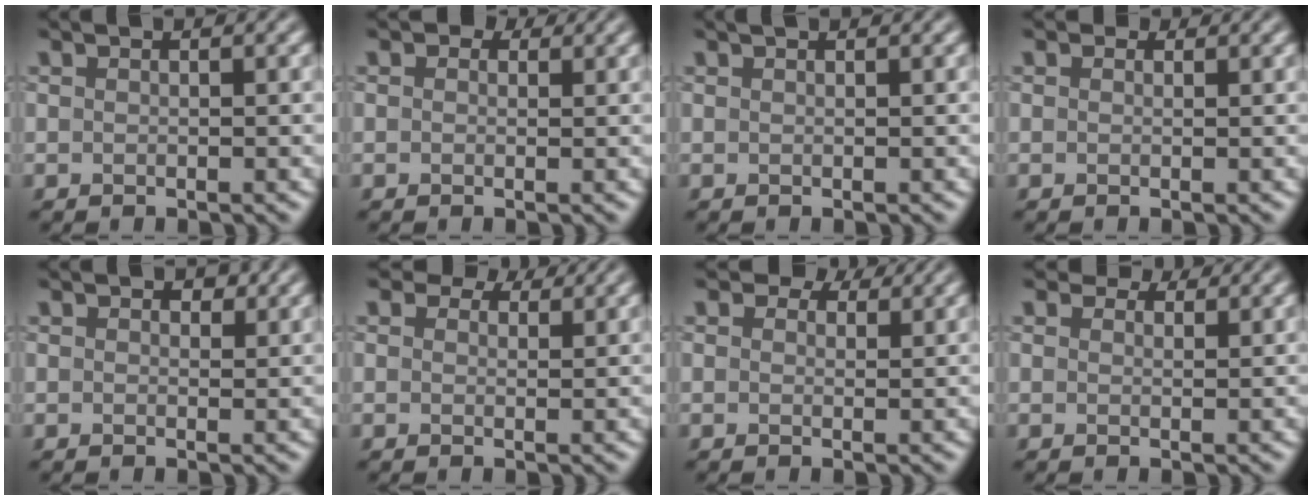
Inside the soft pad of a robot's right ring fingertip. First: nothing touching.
{"total": 1.5, "force": [0.8, 1.0, 0.7], "torque": [-0.008, -0.002, 0.002]}
{"total": 0.8, "force": [0.8, 0.1, 0.3], "torque": [-0.004, -0.001, 0.007]}
{"total": 0.6, "force": [0.4, 0.4, 0.2], "torque": [-0.001, -0.004, 0.000]}
{"total": 1.2, "force": [0.7, 0.8, 0.6], "torque": [-0.005, -0.002, 0.007]}
{"total": 3.6, "force": [2.7, 1.7, 1.5], "torque": [-0.029, -0.002, 0.029]}
{"total": 3.1, "force": [2.3, 1.6, 1.4], "torque": [-0.027, -0.002, 0.022]}
{"total": 2.7, "force": [2.2, 1.2, 0.9], "torque": [-0.019, -0.002, 0.022]}